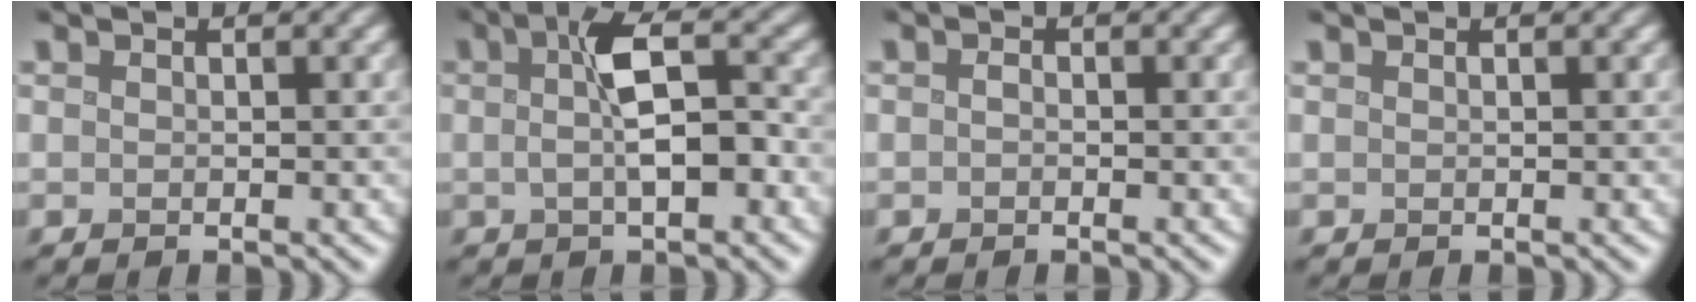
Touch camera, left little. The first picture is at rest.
{"total": 5.3, "force": [0.0, 2.0, 4.9], "torque": [-0.088, 0.007, -0.006]}
{"total": 0.6, "force": [-0.2, 0.3, 0.4], "torque": [-0.008, 0.001, -0.004]}
{"total": 0.0}